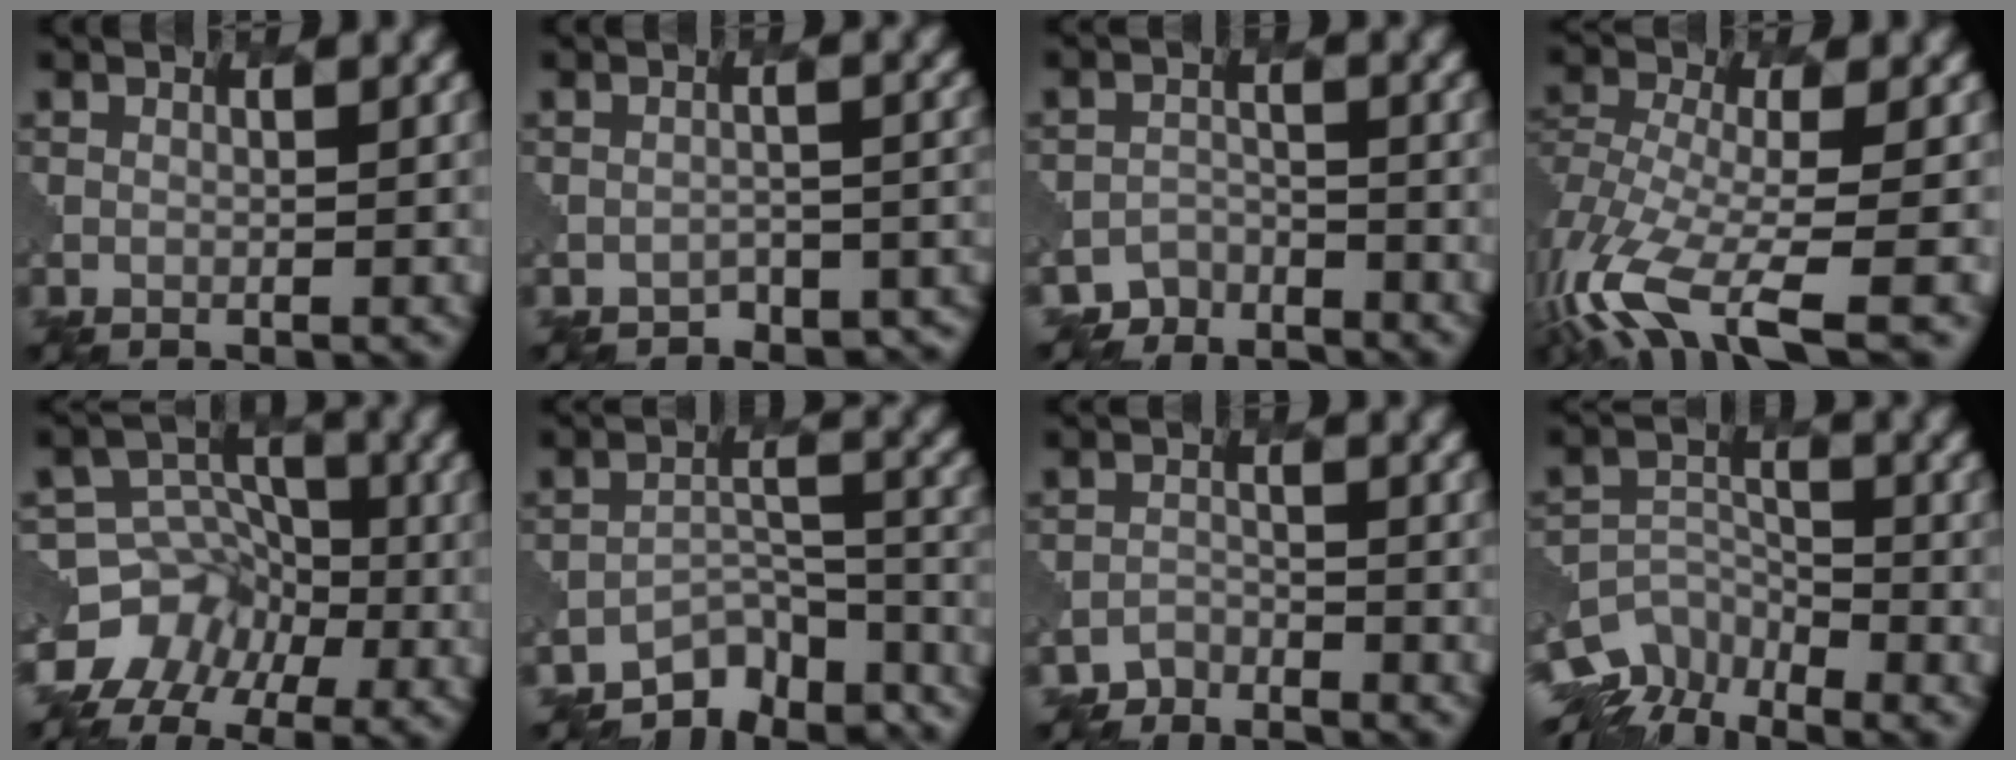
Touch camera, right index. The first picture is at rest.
{"total": 3.4, "force": [-3.1, 1.2, 0.4], "torque": [-0.007, -0.007, -0.032]}
{"total": 3.8, "force": [-3.5, 1.0, -0.7], "torque": [0.012, -0.005, -0.064]}
{"total": 10.2, "force": [-5.7, 3.7, 7.7], "torque": [-0.174, -0.017, -0.099]}
{"total": 9.3, "force": [-5.0, 7.7, 1.7], "torque": [-0.022, -0.004, -0.098]}
{"total": 8.2, "force": [-7.1, 3.2, 2.6], "torque": [-0.031, -0.012, -0.101]}
{"total": 2.6, "force": [-2.5, 0.4, -0.6], "torque": [0.007, -0.004, -0.047]}
{"total": 7.1, "force": [-6.4, 2.6, 1.7], "torque": [-0.030, -0.013, -0.113]}